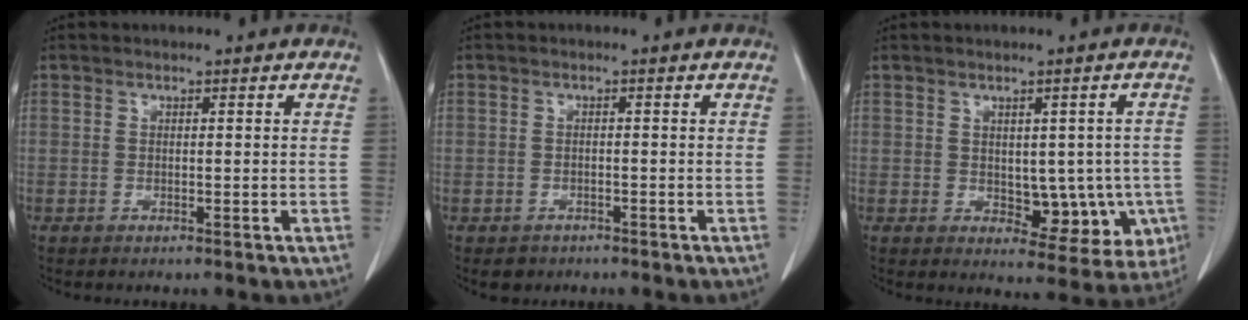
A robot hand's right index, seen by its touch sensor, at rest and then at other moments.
{"total": 2.0, "force": [-1.3, 1.6, 0.1], "torque": [-0.004, 0.005, -0.016]}
{"total": 8.7, "force": [-1.2, 5.0, 7.0], "torque": [-0.063, 0.010, -0.001]}